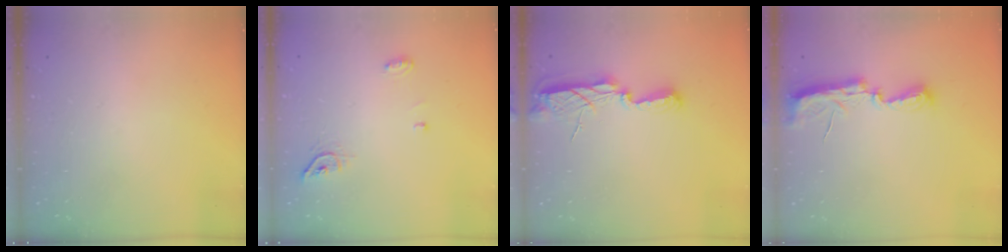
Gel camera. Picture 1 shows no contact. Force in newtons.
{"total": 5.2, "press": 5.2, "slide": 0.1}
{"total": 9.3, "press": 8.3, "slide": 4.1}
{"total": 7.4, "press": 7.3, "slide": 0.6}